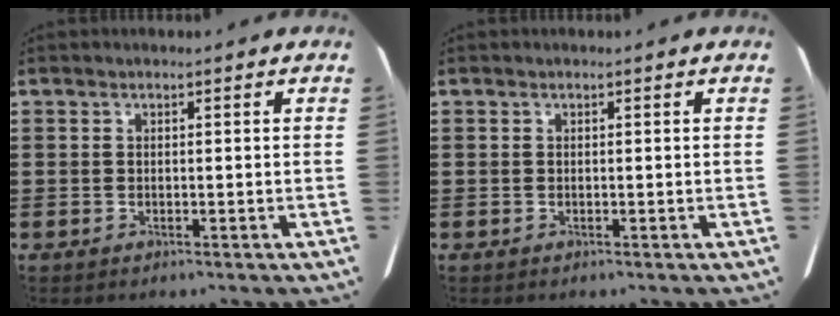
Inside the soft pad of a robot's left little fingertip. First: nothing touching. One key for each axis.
{"total": 0.0}